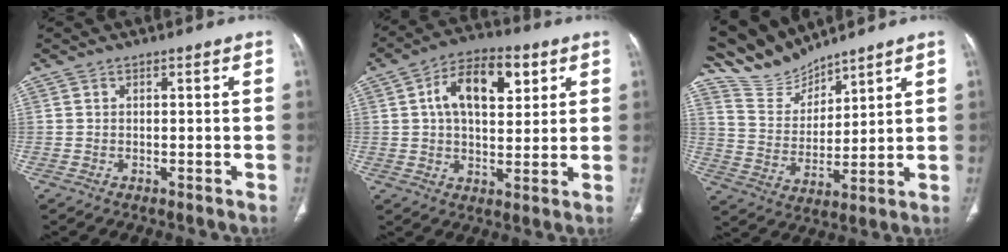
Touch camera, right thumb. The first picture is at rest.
{"total": 13.5, "force": [4.3, 7.5, 10.4], "torque": [-0.146, 0.005, 0.066]}
{"total": 9.2, "force": [9.1, 1.4, 0.4], "torque": [-0.003, -0.051, 0.201]}